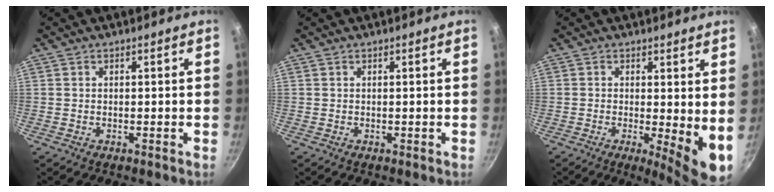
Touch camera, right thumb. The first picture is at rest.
{"total": 0.0}
{"total": 8.1, "force": [-0.2, 2.4, 7.8], "torque": [-0.097, -0.021, 0.000]}